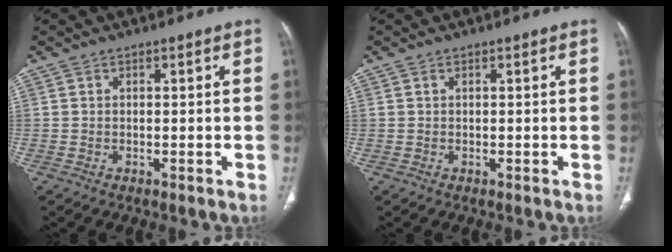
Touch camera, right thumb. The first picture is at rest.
{"total": 0.0}